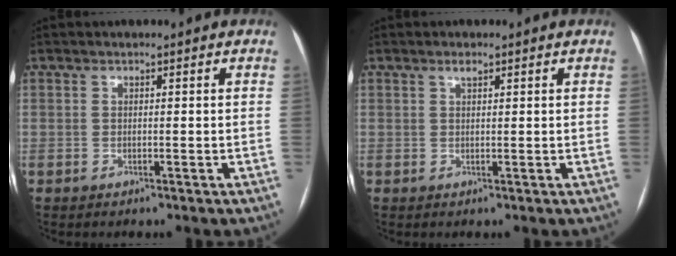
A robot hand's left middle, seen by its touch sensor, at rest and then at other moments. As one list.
[{"total": 1.1, "force": [0.8, 0.3, 0.7], "torque": [-0.016, 0.003, 0.015]}]